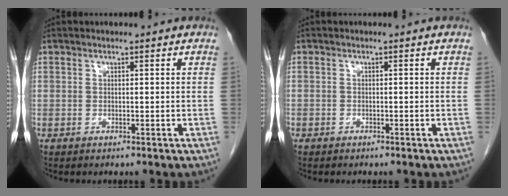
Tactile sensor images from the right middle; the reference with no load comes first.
{"total": 0.8, "force": [-0.6, 0.5, 0.1], "torque": [-0.007, 0.003, -0.011]}